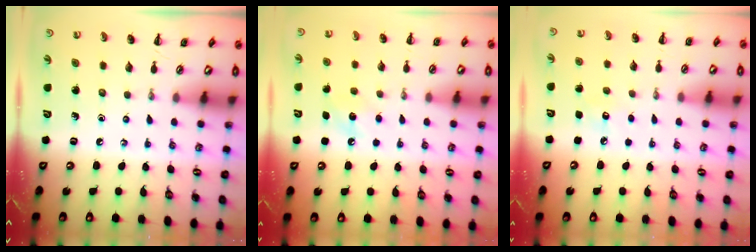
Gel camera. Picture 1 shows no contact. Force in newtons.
{"total": 8.0, "press": 7.8, "slide": 1.7}
{"total": 5.2, "press": 5.0, "slide": 1.4}